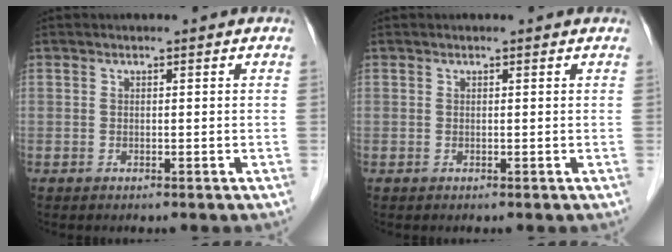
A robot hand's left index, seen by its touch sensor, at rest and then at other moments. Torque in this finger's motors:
{"motor_torque": [0.05, -0.03, -0.25, 0.00]}